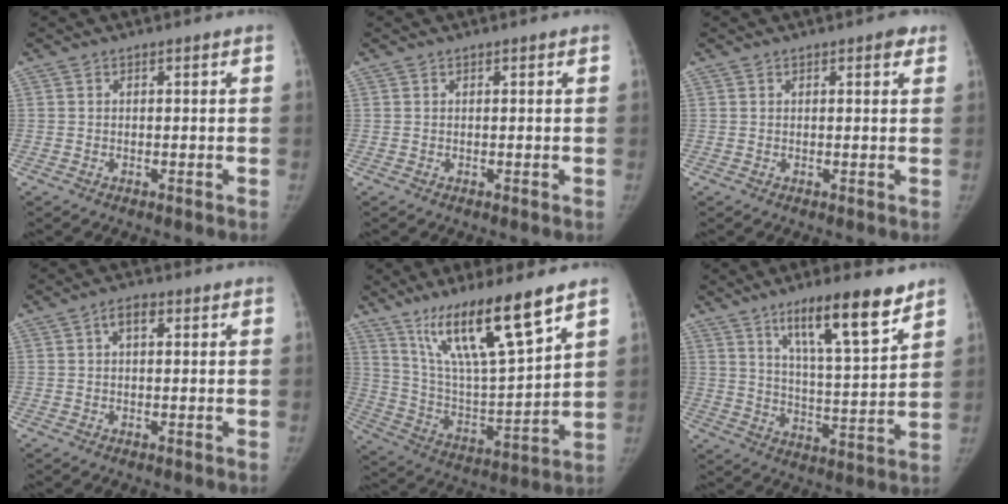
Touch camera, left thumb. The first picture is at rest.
{"total": 0.0}
{"total": 1.7, "force": [1.0, 0.7, 1.2], "torque": [-0.009, -0.002, 0.009]}
{"total": 2.6, "force": [0.8, 1.4, 2.0], "torque": [-0.033, 0.012, 0.010]}
{"total": 19.0, "force": [12.5, 3.0, 14.0], "torque": [-0.232, -0.061, 0.236]}
{"total": 14.9, "force": [9.7, 2.8, 11.0], "torque": [-0.161, -0.056, 0.164]}